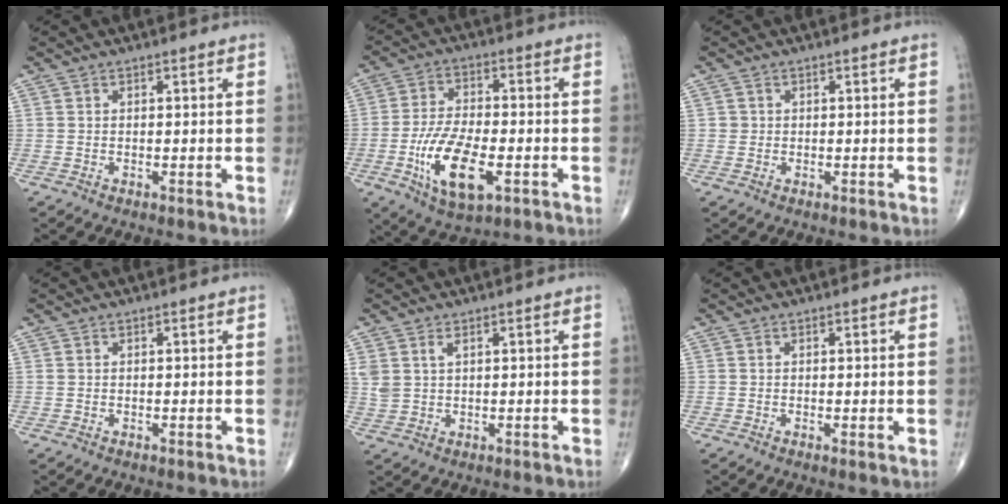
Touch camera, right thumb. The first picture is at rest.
{"total": 13.6, "force": [-4.3, 6.0, 11.5], "torque": [-0.215, 0.005, -0.073]}
{"total": 0.9, "force": [0.0, 0.9, 0.0], "torque": [0.006, 0.003, 0.000]}
{"total": 0.0}
{"total": 2.7, "force": [1.1, 1.7, 1.7], "torque": [-0.036, 0.003, 0.031]}
{"total": 0.6, "force": [0.1, 0.2, 0.6], "torque": [-0.013, -0.004, -0.001]}